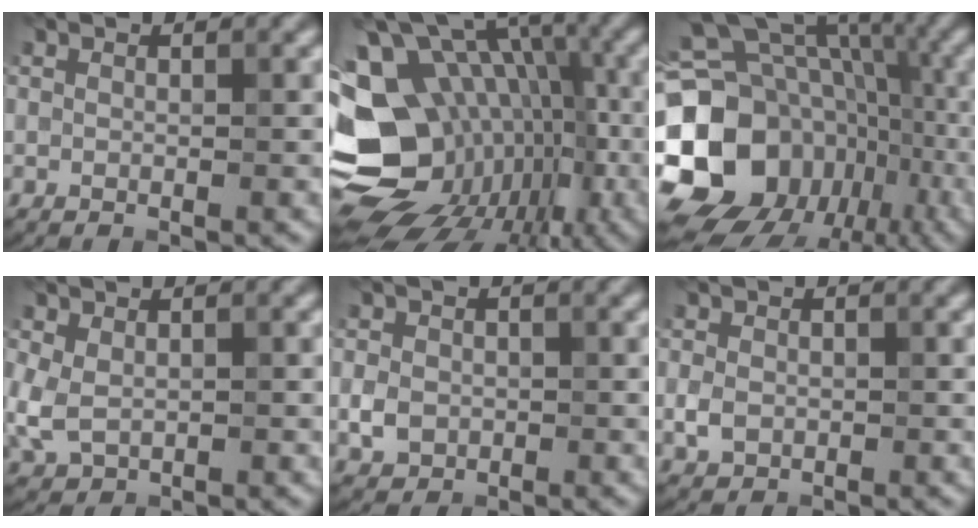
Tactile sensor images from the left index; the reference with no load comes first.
{"total": 19.4, "force": [-4.6, 15.0, 11.4], "torque": [-0.196, -0.005, -0.044]}
{"total": 21.2, "force": [-4.9, 18.2, 9.6], "torque": [-0.181, 0.003, -0.095]}
{"total": 3.7, "force": [-0.5, 2.6, 2.6], "torque": [-0.069, -0.010, -0.008]}
{"total": 2.3, "force": [-0.4, 2.0, 1.1], "torque": [-0.019, -0.002, -0.012]}
{"total": 2.0, "force": [-0.3, 1.6, 1.1], "torque": [-0.022, -0.003, -0.010]}